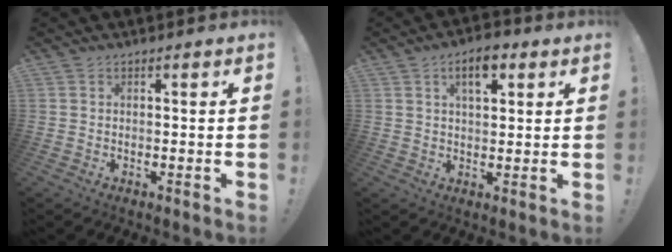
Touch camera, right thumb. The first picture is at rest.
{"total": 7.2, "force": [3.4, 3.5, 5.4], "torque": [-0.077, -0.005, 0.056]}